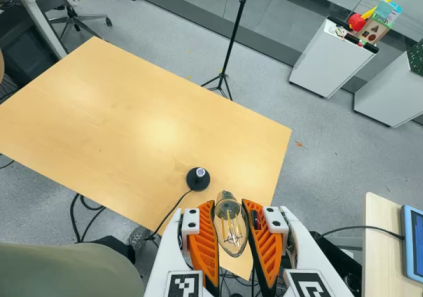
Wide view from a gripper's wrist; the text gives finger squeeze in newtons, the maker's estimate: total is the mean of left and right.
{"total": 25.5, "left": 28.7, "right": 22.4}